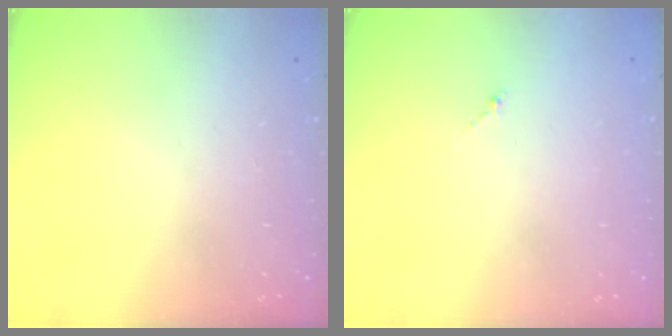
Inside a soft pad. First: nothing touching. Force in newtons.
{"total": 0.0}